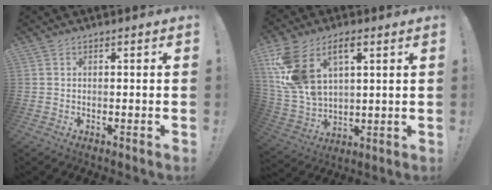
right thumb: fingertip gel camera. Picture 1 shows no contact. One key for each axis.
{"total": 15.4, "fx": 7.0, "fy": 9.4, "fz": 9.9, "tx": -0.220, "ty": -0.029, "tz": 0.133}